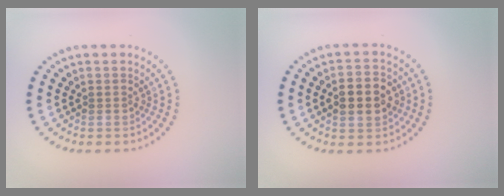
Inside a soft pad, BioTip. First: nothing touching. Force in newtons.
{"total": 4.4, "press": 4.4, "slide": 0.2}